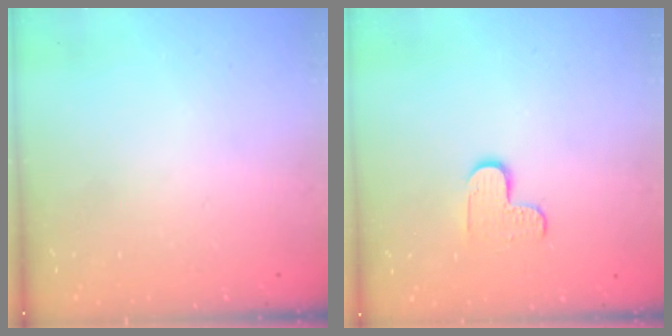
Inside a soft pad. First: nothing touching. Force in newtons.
{"total": 5.7, "press": 5.7, "slide": 0.4}